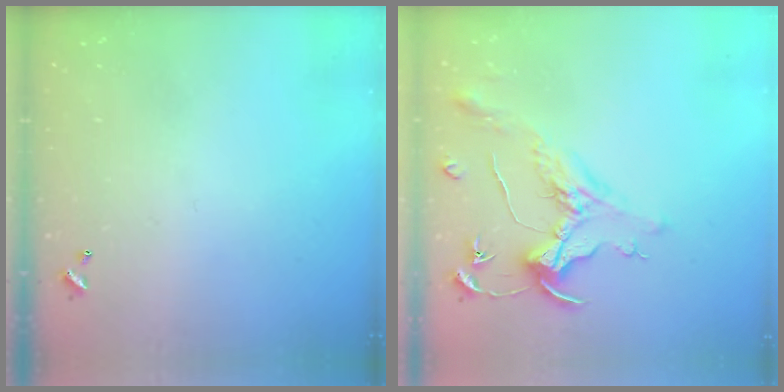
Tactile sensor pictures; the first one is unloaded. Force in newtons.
{"total": 1.6, "press": 1.4, "slide": 0.7}